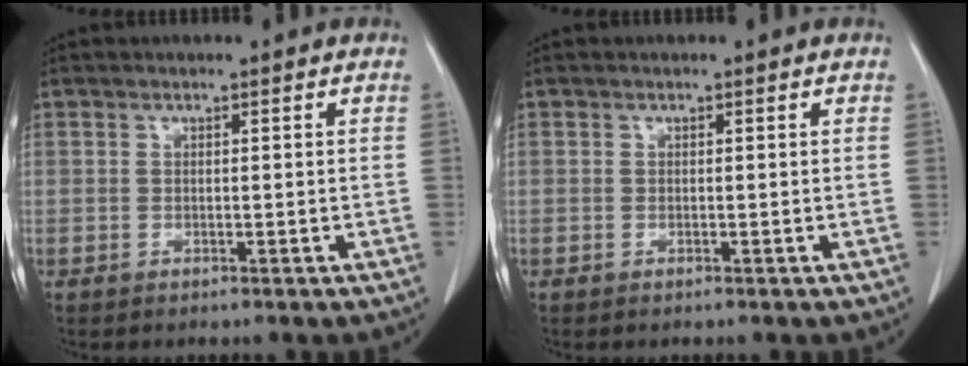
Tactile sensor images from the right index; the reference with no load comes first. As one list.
[{"total": 0.0}]